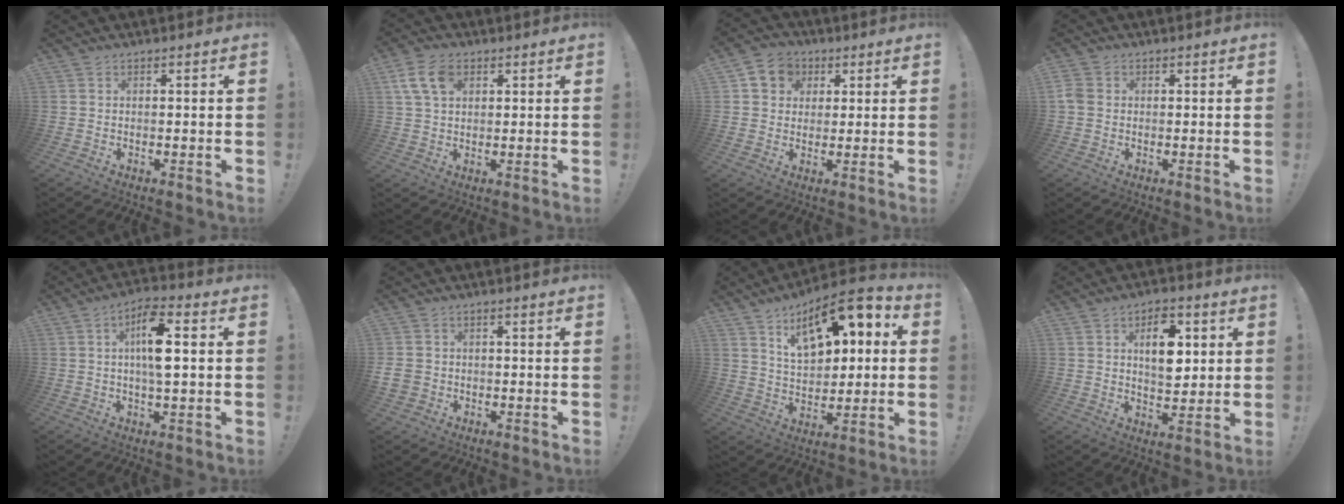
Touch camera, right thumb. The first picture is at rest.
{"total": 8.8, "force": [3.3, 5.7, 5.8], "torque": [-0.108, 0.004, 0.066]}
{"total": 8.0, "force": [2.4, 7.2, 2.8], "torque": [-0.040, 0.000, 0.050]}
{"total": 3.5, "force": [0.3, 2.8, 2.0], "torque": [-0.036, 0.003, 0.007]}
{"total": 10.8, "force": [1.5, 3.6, 10.1], "torque": [-0.159, 0.004, 0.021]}
{"total": 4.3, "force": [-1.0, 3.6, 2.0], "torque": [-0.047, -0.001, -0.020]}
{"total": 17.0, "force": [8.4, 8.8, 11.9], "torque": [-0.180, -0.044, 0.145]}
{"total": 10.7, "force": [3.4, 6.3, 7.9], "torque": [-0.111, -0.004, 0.059]}